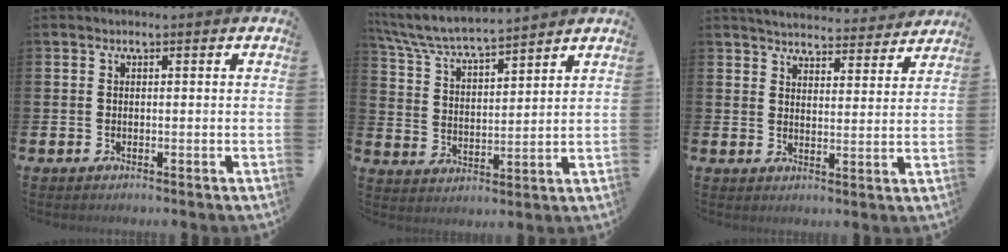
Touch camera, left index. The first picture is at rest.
{"total": 6.7, "force": [6.4, 0.5, 1.8], "torque": [-0.065, -0.041, 0.111]}
{"total": 4.8, "force": [4.7, 0.7, 0.2], "torque": [-0.018, -0.037, 0.083]}